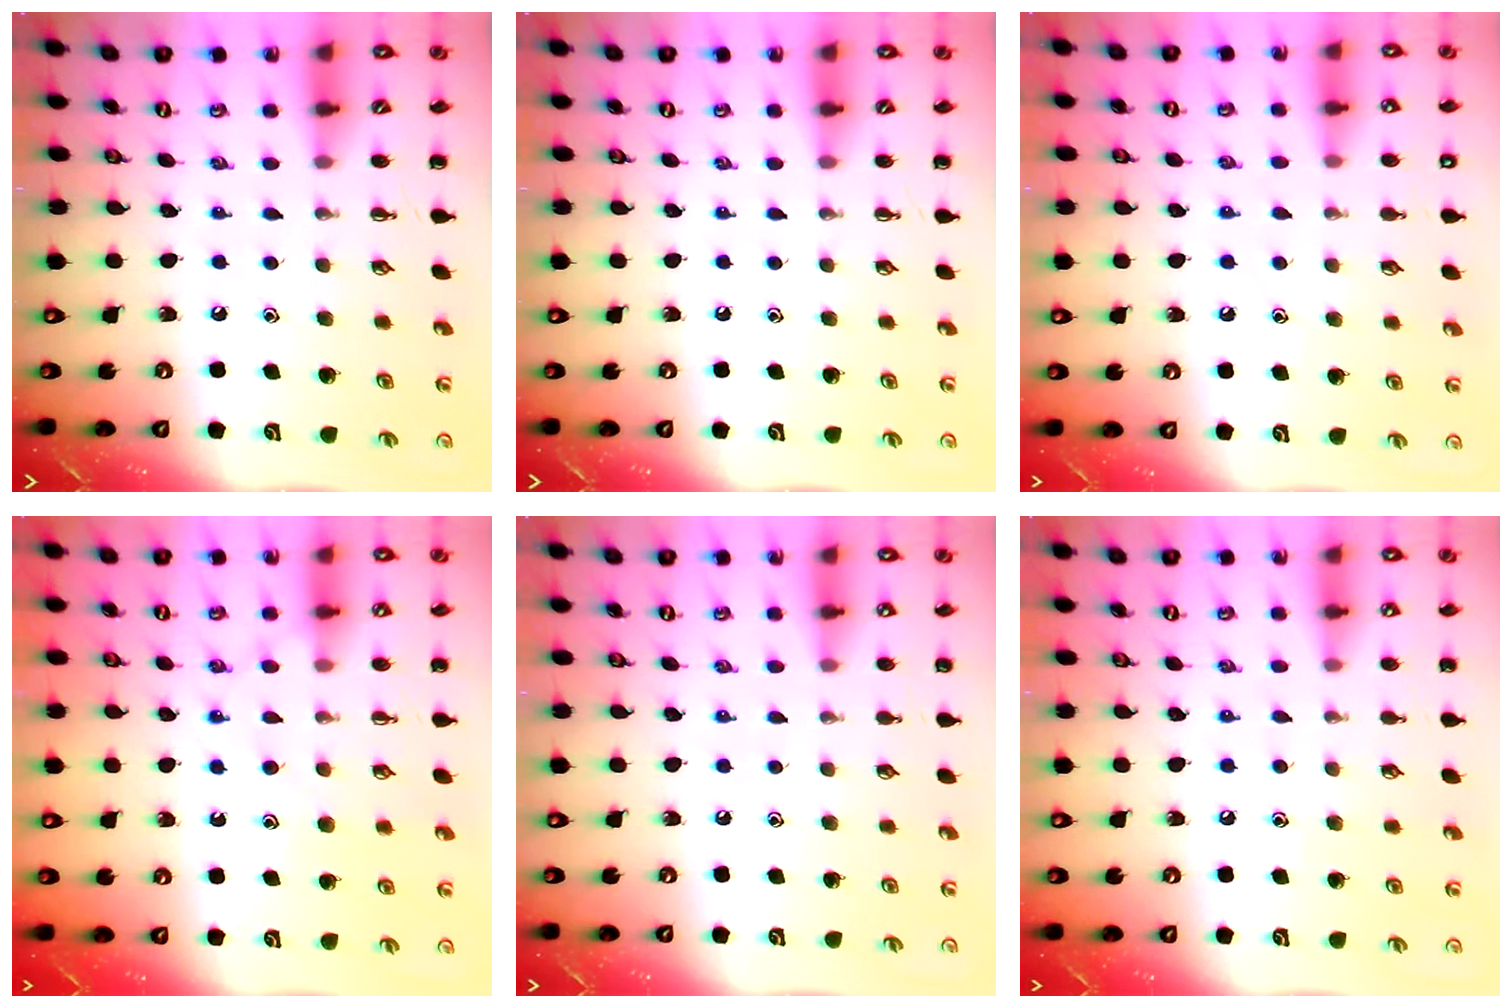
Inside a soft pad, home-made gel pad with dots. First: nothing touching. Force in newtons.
{"total": 0.0}
{"total": 8.1, "press": 7.8, "slide": 2.0}
{"total": 11.8, "press": 11.8, "slide": 0.9}
{"total": 5.9, "press": 5.6, "slide": 1.9}
{"total": 7.3, "press": 7.0, "slide": 2.1}